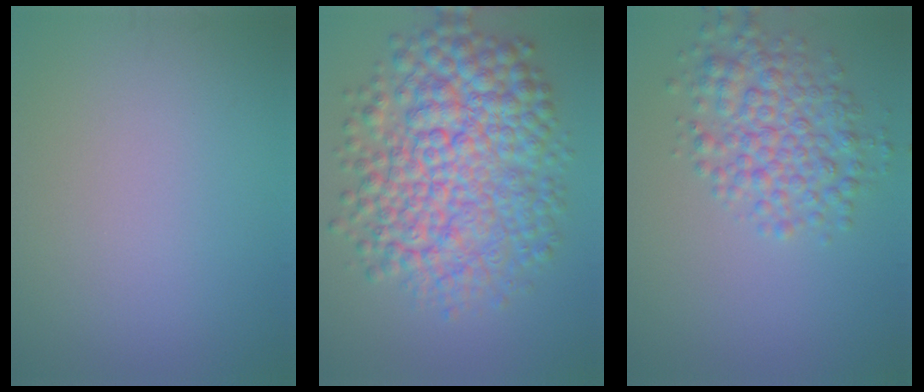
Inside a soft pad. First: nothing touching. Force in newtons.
{"total": 11.2, "press": 11.2, "slide": 0.2}
{"total": 5.1, "press": 5.1, "slide": 0.1}